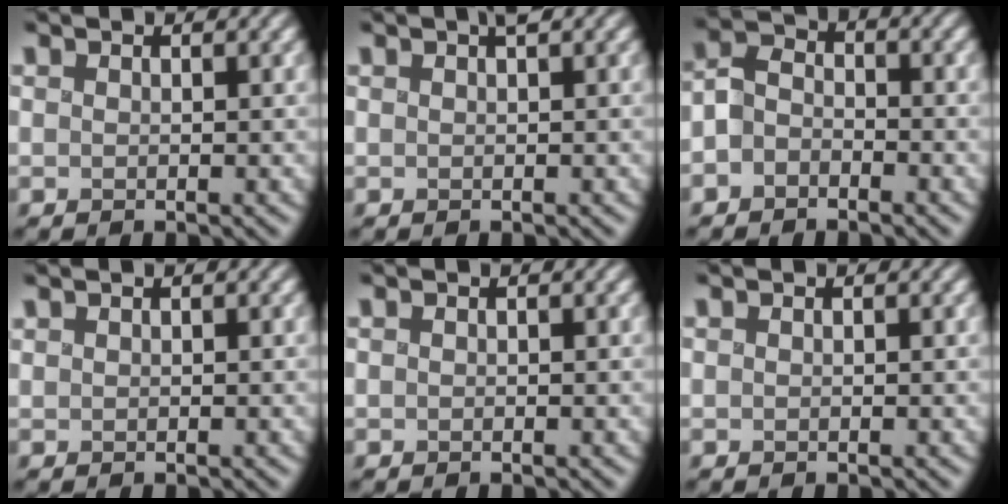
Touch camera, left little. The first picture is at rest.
{"total": 1.2, "force": [0.5, 0.3, 1.0], "torque": [-0.010, 0.003, 0.006]}
{"total": 3.2, "force": [-2.0, 2.2, 1.4], "torque": [-0.018, 0.008, -0.048]}
{"total": 0.0}
{"total": 0.0}
{"total": 0.0}